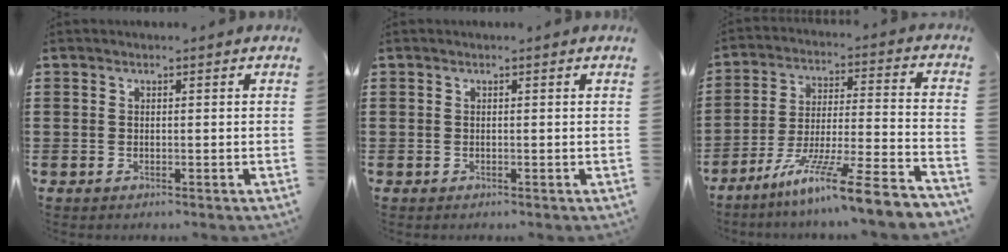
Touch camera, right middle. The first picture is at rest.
{"total": 0.0}
{"total": 12.0, "force": [-9.7, -0.7, 7.1], "torque": [-0.118, 0.007, -0.185]}